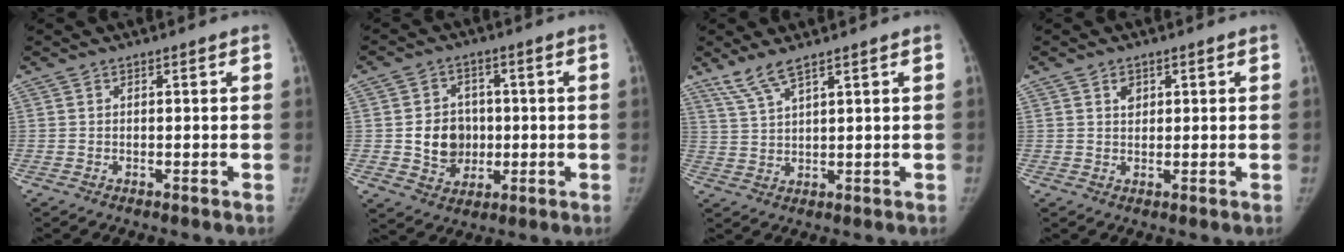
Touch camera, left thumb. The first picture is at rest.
{"total": 8.7, "force": [-0.3, 7.6, 4.2], "torque": [-0.027, 0.005, -0.002]}
{"total": 5.2, "force": [3.9, 0.7, 3.3], "torque": [-0.075, -0.009, 0.086]}
{"total": 2.0, "force": [0.9, 1.5, 1.0], "torque": [-0.005, -0.004, 0.014]}